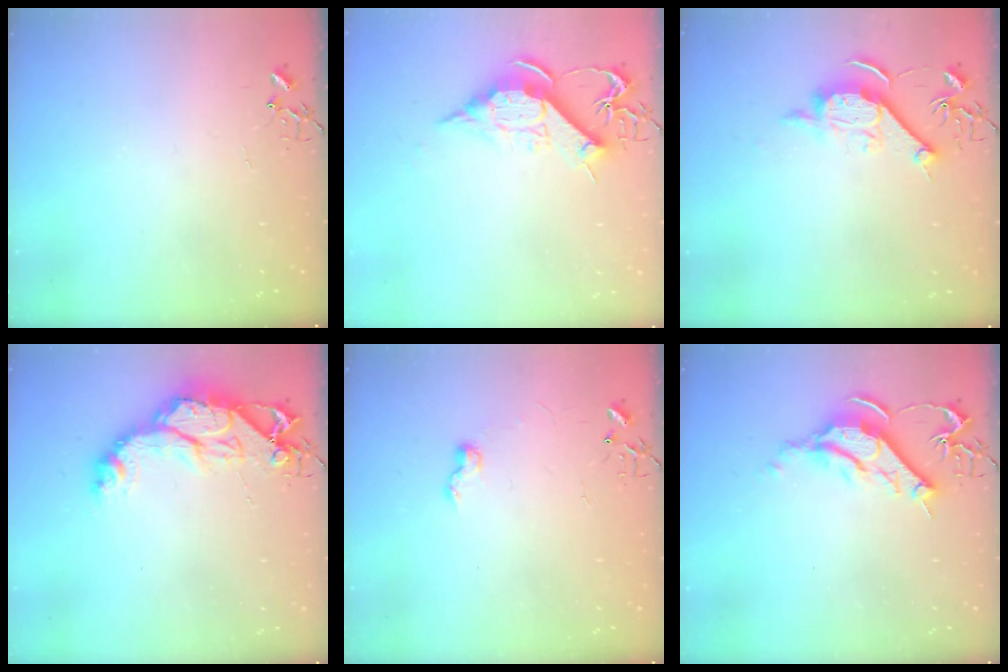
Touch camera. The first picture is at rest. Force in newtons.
{"total": 11.6, "press": 11.6, "slide": 0.2}
{"total": 11.0, "press": 11.0, "slide": 0.4}
{"total": 15.9, "press": 15.9, "slide": 1.7}
{"total": 6.2, "press": 6.1, "slide": 0.7}
{"total": 12.1, "press": 12.0, "slide": 1.4}